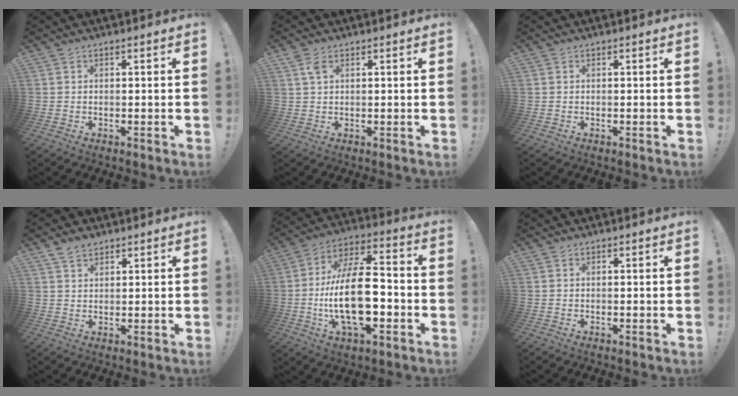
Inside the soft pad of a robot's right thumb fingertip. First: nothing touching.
{"total": 3.5, "force": [1.7, 1.6, 2.5], "torque": [-0.053, 0.003, 0.032]}
{"total": 0.0}
{"total": 3.8, "force": [2.8, 2.2, 1.4], "torque": [-0.025, -0.011, 0.052]}
{"total": 21.4, "force": [-4.1, 10.0, 18.5], "torque": [-0.361, 0.012, -0.070]}
{"total": 0.0}